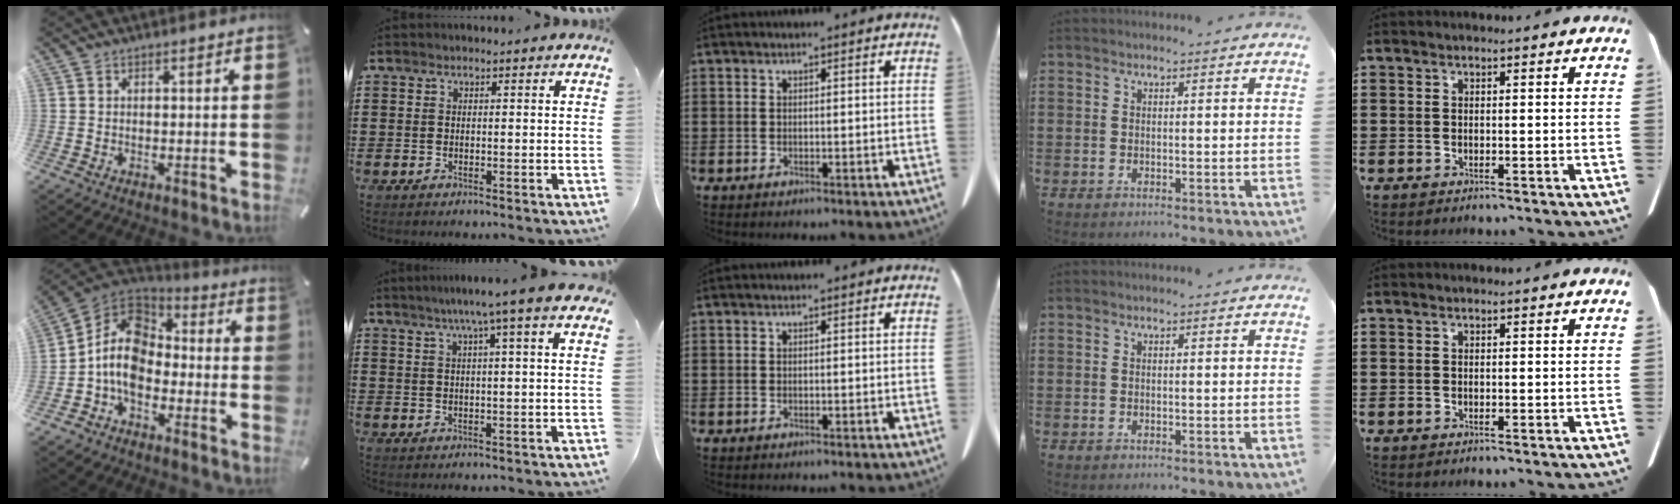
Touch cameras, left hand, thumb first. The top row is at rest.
{"thumb": {"total": 11.6, "force": [-3.3, 8.6, 7.0], "torque": [-0.161, 0.023, -0.066]}, "index": {"total": 6.0, "force": [3.5, -0.5, 4.9], "torque": [-0.104, -0.005, 0.056]}}